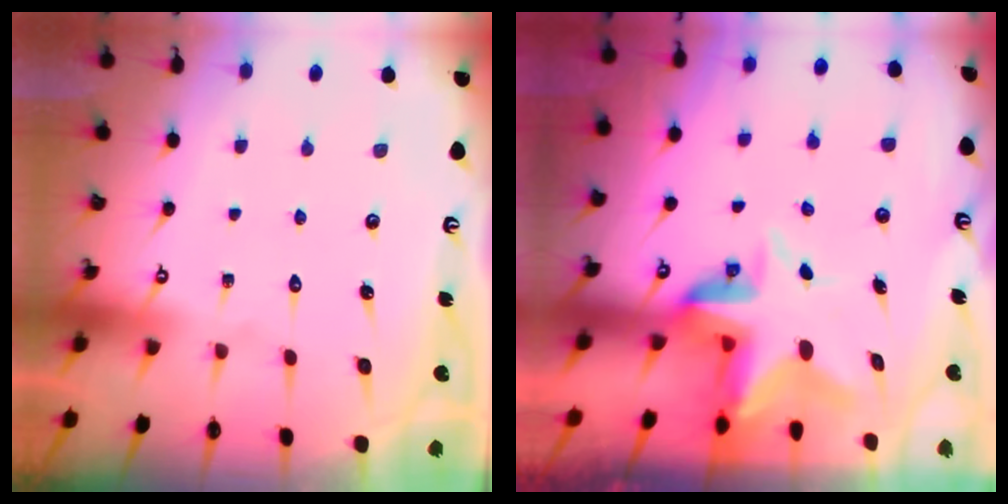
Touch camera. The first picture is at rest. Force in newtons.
{"total": 5.9, "press": 5.8, "slide": 0.6}